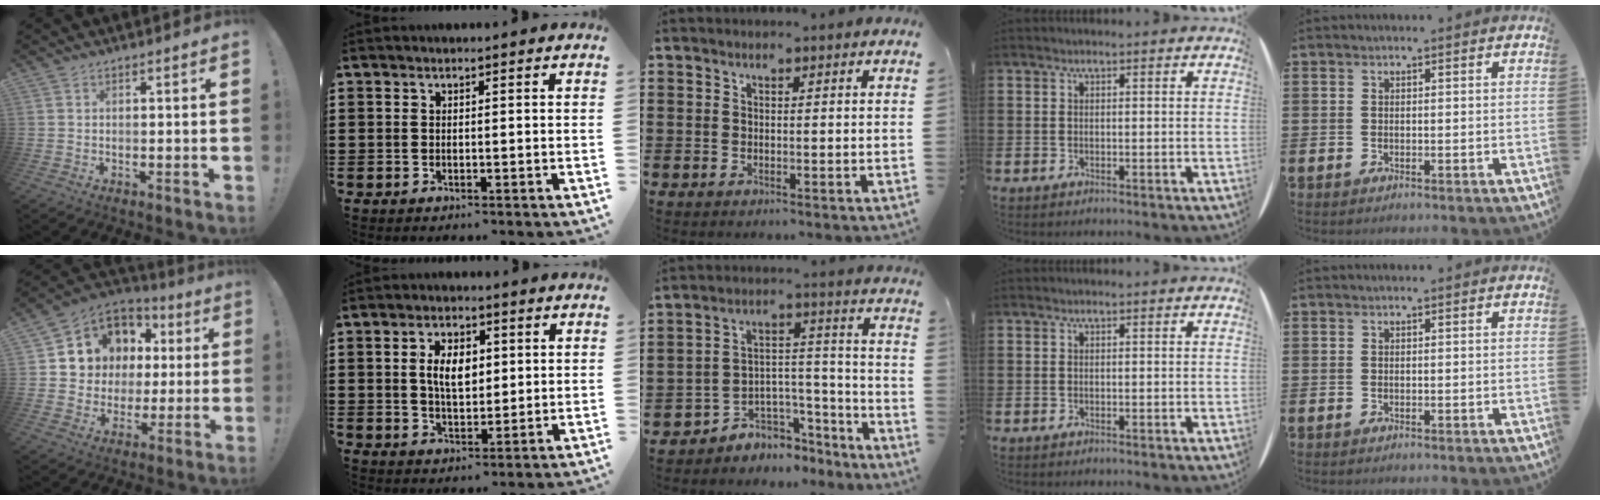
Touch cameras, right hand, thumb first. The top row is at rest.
{"thumb": {"total": 11.8, "force": [3.6, 10.7, 3.6], "torque": [-0.061, -0.025, 0.091]}, "index": {"total": 5.6, "force": [1.0, 3.2, 4.5], "torque": [-0.088, 0.009, 0.013]}, "middle": {"total": 4.6, "force": [-4.0, 2.3, -0.1], "torque": [-0.009, 0.003, -0.083]}}